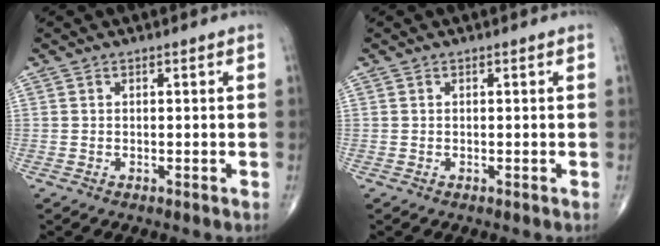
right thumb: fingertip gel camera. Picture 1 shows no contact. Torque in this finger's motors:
{"motor_torque": [-0.05, 0.05, 0.00, 0.00, 0.00]}